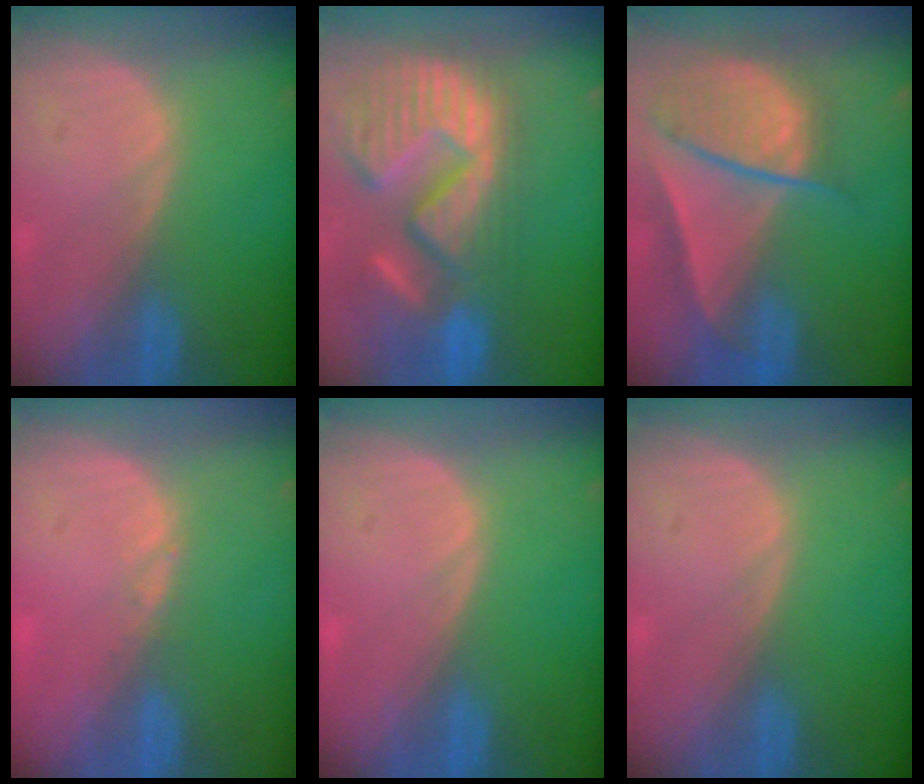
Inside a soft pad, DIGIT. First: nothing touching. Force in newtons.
{"total": 15.4, "press": 12.7, "slide": 8.6}
{"total": 9.4, "press": 8.0, "slide": 4.8}
{"total": 0.6, "press": 0.5, "slide": 0.3}
{"total": 0.0}
{"total": 0.0}